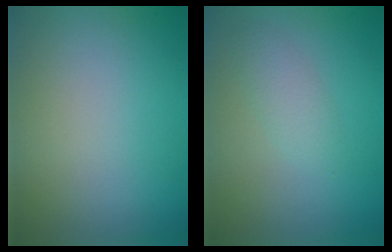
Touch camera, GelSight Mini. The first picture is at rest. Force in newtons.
{"total": 1.7, "press": 1.7, "slide": 0.0}